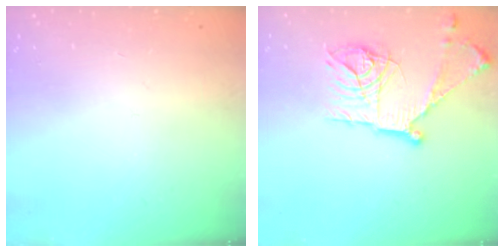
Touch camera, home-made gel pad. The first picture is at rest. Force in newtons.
{"total": 18.2, "press": 18.2, "slide": 1.2}